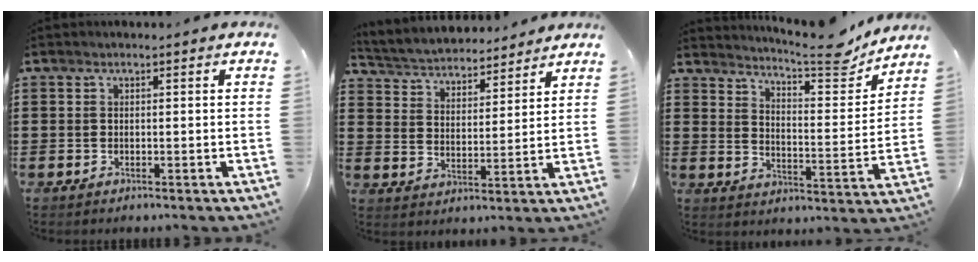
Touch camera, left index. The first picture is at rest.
{"total": 4.0, "force": [3.9, 0.5, 0.2], "torque": [-0.026, -0.028, 0.064]}
{"total": 8.3, "force": [7.6, 0.5, 3.4], "torque": [-0.063, -0.058, 0.127]}